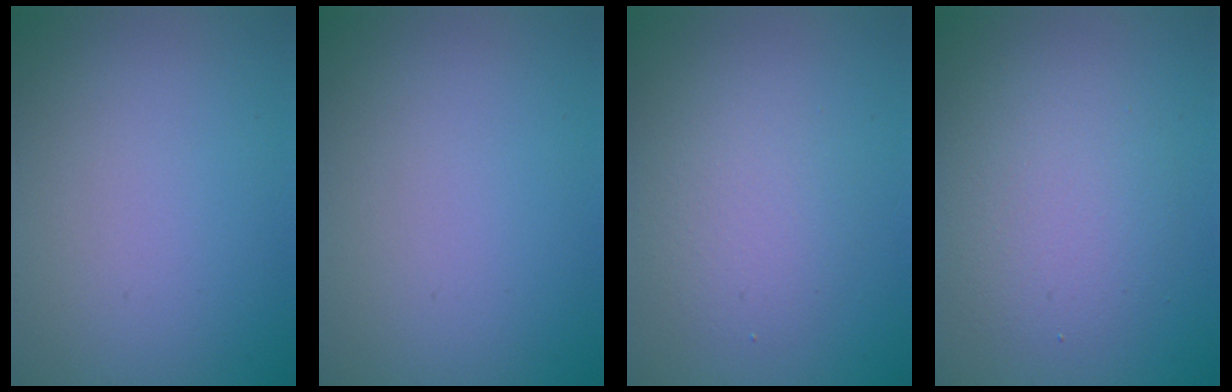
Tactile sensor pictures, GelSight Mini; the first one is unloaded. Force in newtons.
{"total": 0.0}
{"total": 2.9, "press": 2.9, "slide": 0.4}
{"total": 4.0, "press": 4.0, "slide": 0.3}